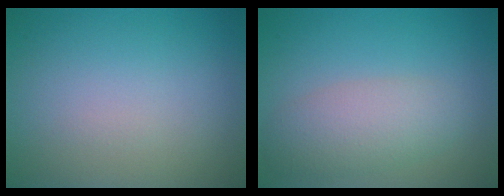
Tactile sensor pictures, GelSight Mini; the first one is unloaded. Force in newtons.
{"total": 3.9, "press": 3.9, "slide": 0.1}